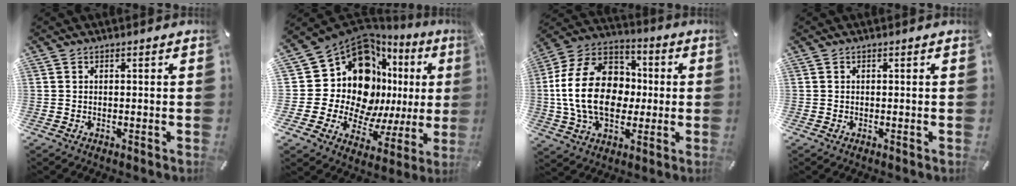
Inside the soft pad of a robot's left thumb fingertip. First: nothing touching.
{"total": 20.3, "force": [7.5, 13.5, 13.2], "torque": [-0.233, -0.093, 0.132]}
{"total": 19.8, "force": [-1.4, 15.1, 12.8], "torque": [-0.268, 0.026, -0.024]}
{"total": 0.0}